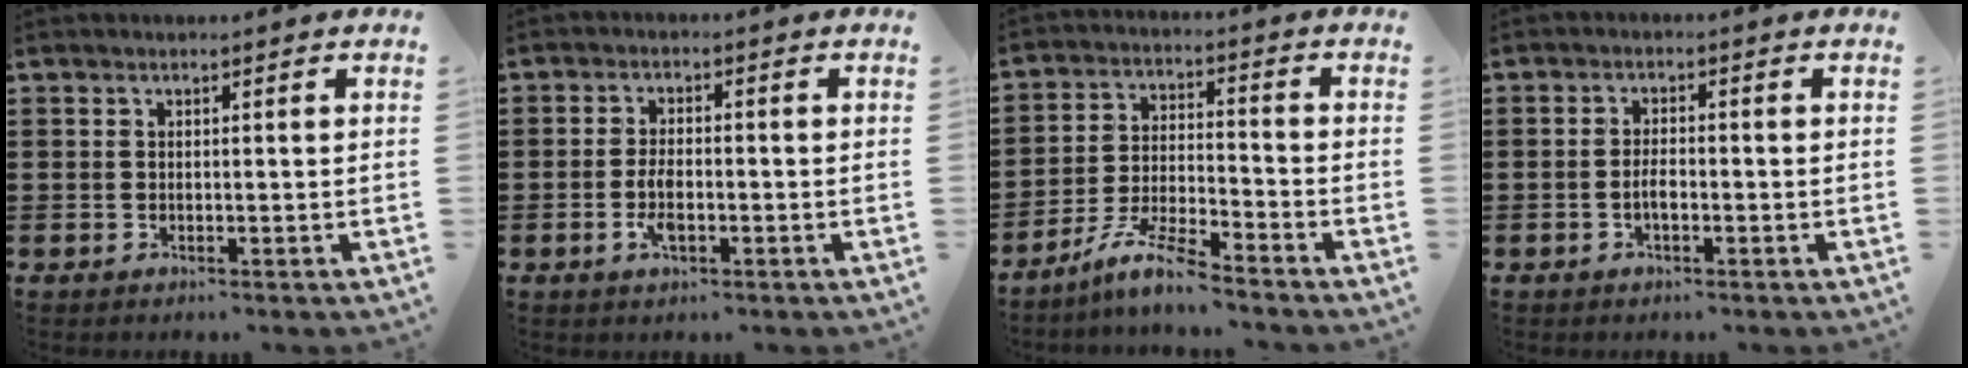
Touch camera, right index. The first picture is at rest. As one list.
[{"total": 3.8, "force": [-1.3, 1.6, 3.2], "torque": [-0.070, 0.000, -0.026]}, {"total": 7.1, "force": [-6.3, 0.2, 3.3], "torque": [-0.081, -0.007, -0.125]}, {"total": 2.2, "force": [-0.8, 0.9, 1.9], "torque": [-0.044, 0.001, -0.017]}]